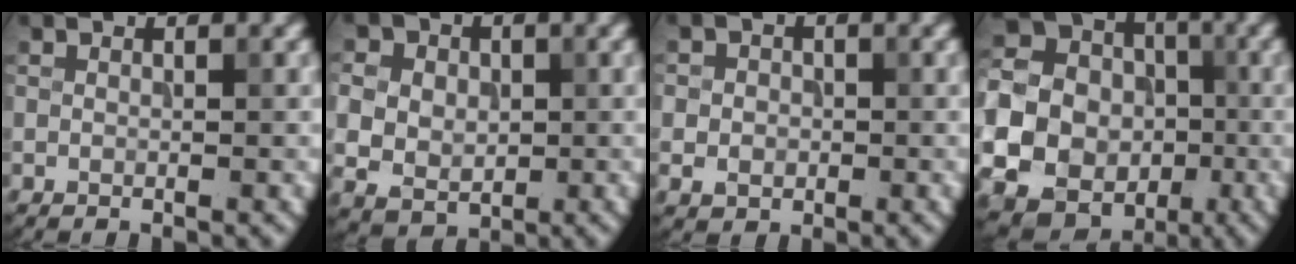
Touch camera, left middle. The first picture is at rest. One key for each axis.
{"total": 7.6, "fx": 1.4, "fy": 6.5, "fz": 3.8, "tx": -0.080, "ty": 0.030, "tz": 0.013}
{"total": 2.7, "fx": -0.3, "fy": 2.5, "fz": 1.1, "tx": -0.004, "ty": -0.001, "tz": -0.016}
{"total": 24.8, "fx": -4.6, "fy": 23.5, "fz": 6.5, "tx": -0.188, "ty": -0.016, "tz": -0.117}